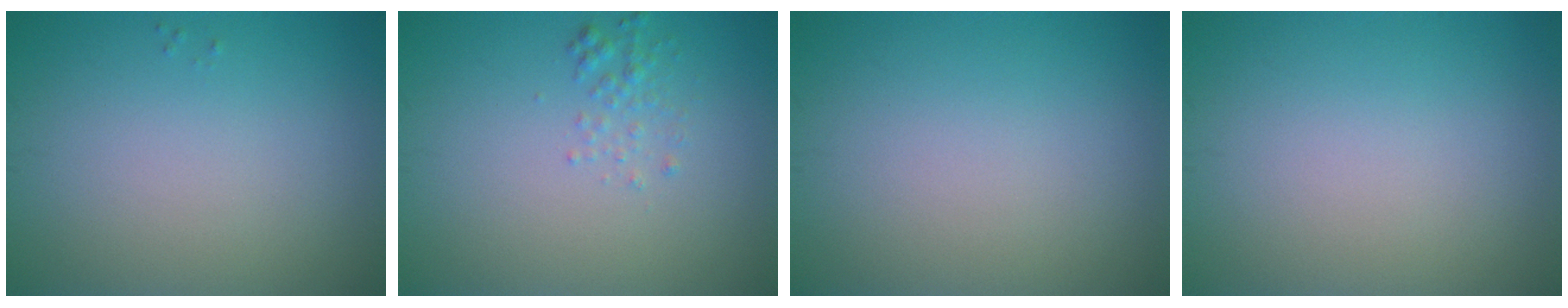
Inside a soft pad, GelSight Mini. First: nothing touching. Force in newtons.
{"total": 1.3, "press": 1.3, "slide": 0.1}
{"total": 0.0}
{"total": 0.0}